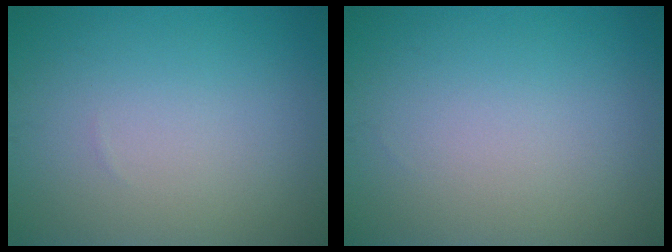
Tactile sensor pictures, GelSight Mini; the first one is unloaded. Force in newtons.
{"total": 0.0}